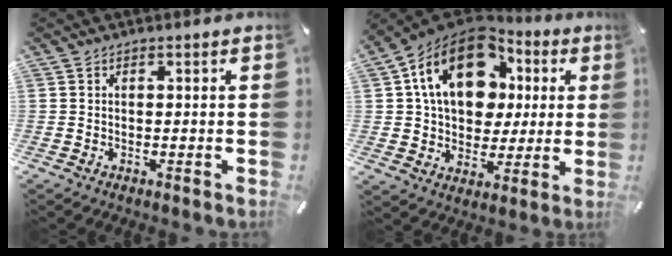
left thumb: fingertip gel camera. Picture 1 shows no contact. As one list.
[{"total": 19.4, "force": [5.9, 14.3, 11.7], "torque": [-0.218, -0.013, 0.104]}]